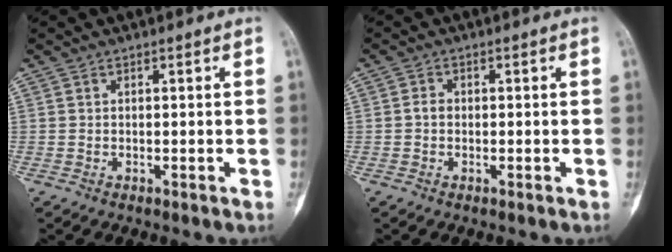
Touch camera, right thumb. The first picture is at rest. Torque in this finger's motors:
{"motor_torque": [0.58, 0.28, 0.19, -0.28, 0.12]}